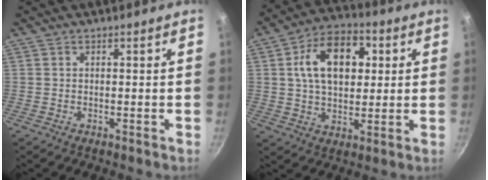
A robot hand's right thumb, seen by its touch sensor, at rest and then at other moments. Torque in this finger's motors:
{"motor_torque": [-0.60, 2.57, 1.29, 0.30, 0.14]}